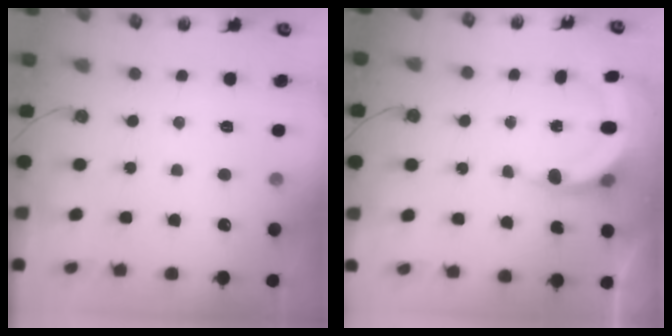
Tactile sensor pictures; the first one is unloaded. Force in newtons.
{"total": 6.0, "press": 5.8, "slide": 1.7}